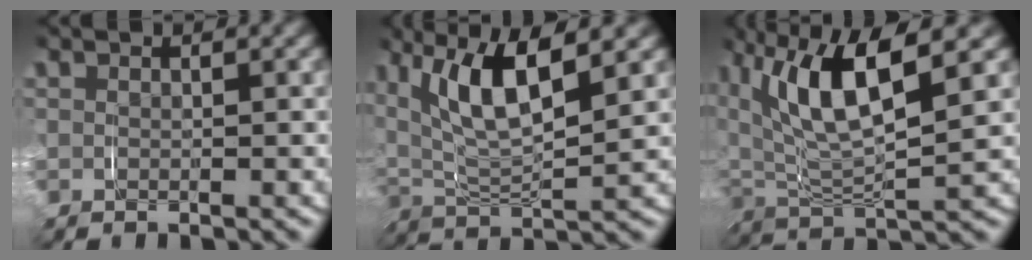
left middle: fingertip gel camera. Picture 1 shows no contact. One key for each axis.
{"total": 7.3, "fx": 2.4, "fy": 3.9, "fz": 5.6, "tx": -0.125, "ty": 0.008, "tz": 0.036}
{"total": 7.8, "fx": 2.1, "fy": 3.7, "fz": 6.5, "tx": -0.136, "ty": 0.002, "tz": 0.036}